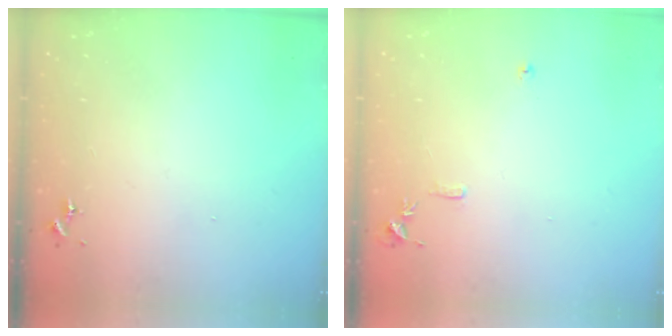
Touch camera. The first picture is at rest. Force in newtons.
{"total": 7.8, "press": 7.8, "slide": 0.8}